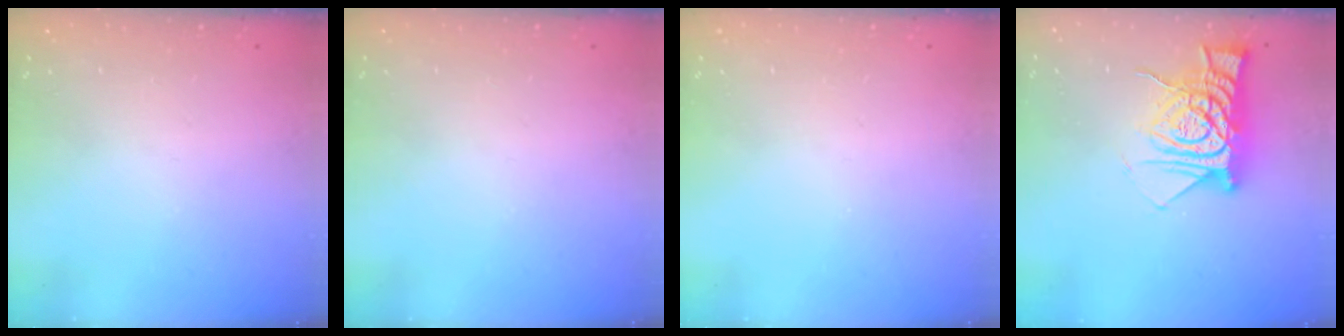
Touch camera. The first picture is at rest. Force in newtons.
{"total": 0.0}
{"total": 0.0}
{"total": 12.5, "press": 12.5, "slide": 1.1}